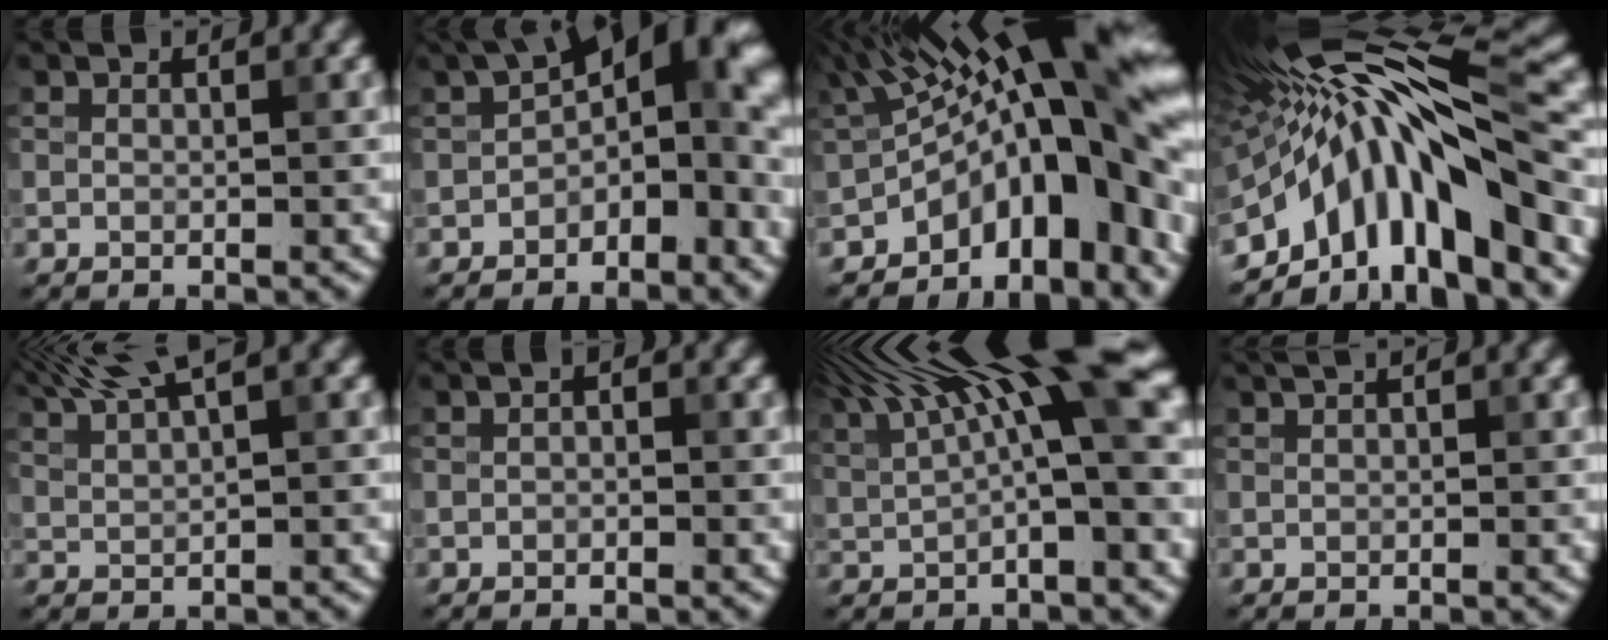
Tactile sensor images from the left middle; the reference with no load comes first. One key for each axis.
{"total": 9.5, "fx": -1.0, "fy": 5.5, "fz": 7.7, "tx": -0.080, "ty": 0.018, "tz": -0.031}
{"total": 15.7, "fx": -0.5, "fy": 6.9, "fz": 14.0, "tx": -0.159, "ty": 0.039, "tz": -0.021}
{"total": 14.3, "fx": -5.0, "fy": 4.5, "fz": 12.7, "tx": -0.189, "ty": 0.019, "tz": -0.079}
{"total": 5.6, "fx": 4.3, "fy": 1.2, "fz": 3.4, "tx": -0.058, "ty": 0.017, "tz": 0.058}
{"total": 0.6, "fx": -0.2, "fy": 0.5, "fz": 0.3, "tx": -0.006, "ty": 0.001, "tz": -0.003}
{"total": 12.3, "fx": 5.4, "fy": 2.9, "fz": 10.6, "tx": -0.164, "ty": 0.015, "tz": 0.092}
{"total": 3.4, "fx": 1.7, "fy": 1.6, "fz": 2.4, "tx": -0.008, "ty": 0.024, "tz": 0.001}